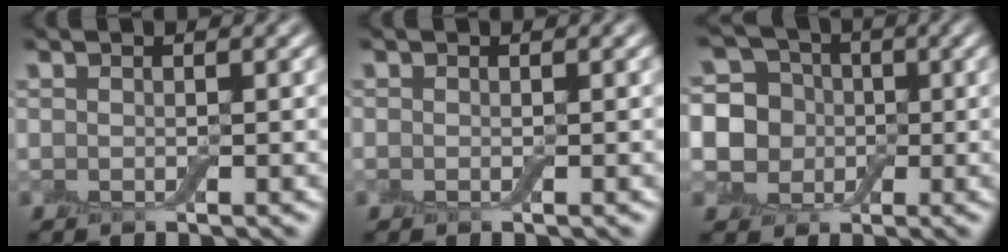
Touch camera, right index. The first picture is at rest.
{"total": 0.0}
{"total": 9.7, "force": [0.4, 9.0, 3.5], "torque": [-0.095, 0.039, -0.023]}